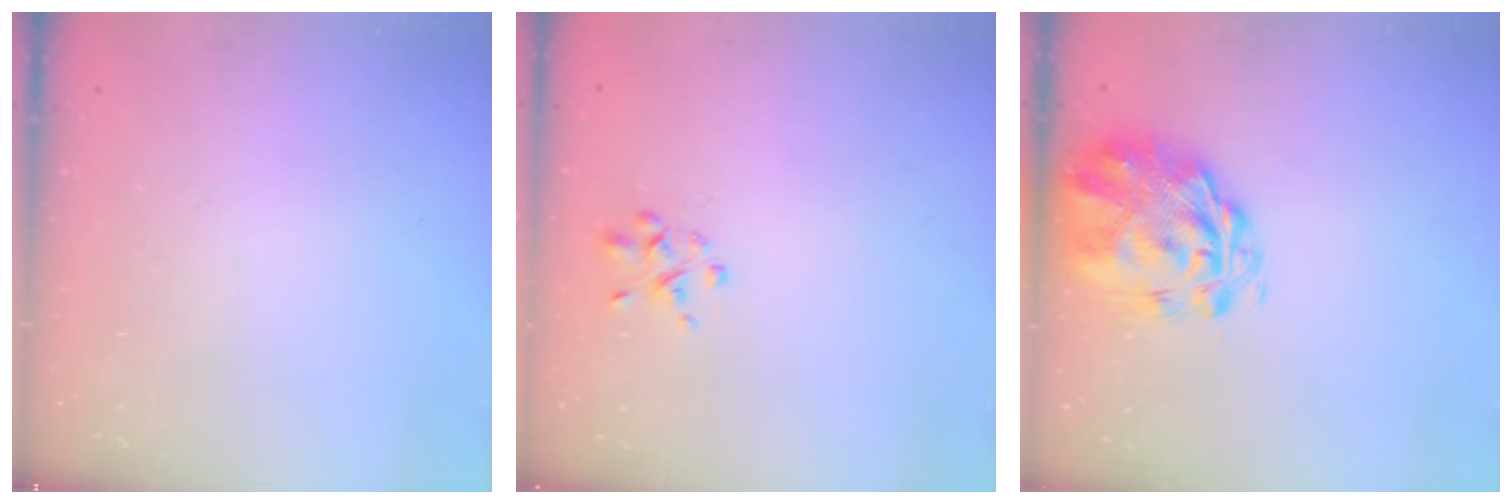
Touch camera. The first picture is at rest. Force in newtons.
{"total": 2.5, "press": 2.5, "slide": 0.6}
{"total": 3.3, "press": 2.9, "slide": 1.5}